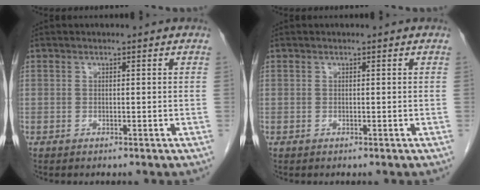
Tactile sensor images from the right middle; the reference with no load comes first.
{"total": 0.0}